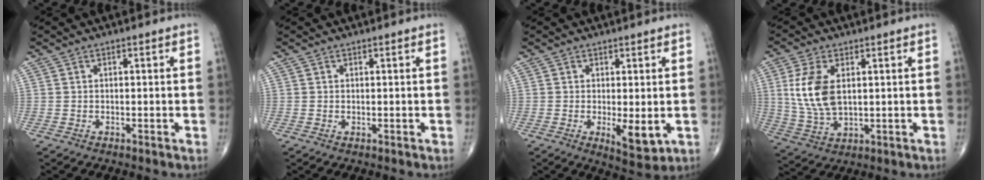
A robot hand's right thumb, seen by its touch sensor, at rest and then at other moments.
{"total": 0.0}
{"total": 5.5, "force": [-0.8, 2.0, 5.1], "torque": [-0.072, -0.018, -0.004]}
{"total": 10.5, "force": [2.1, 5.7, 8.5], "torque": [-0.180, -0.011, 0.049]}